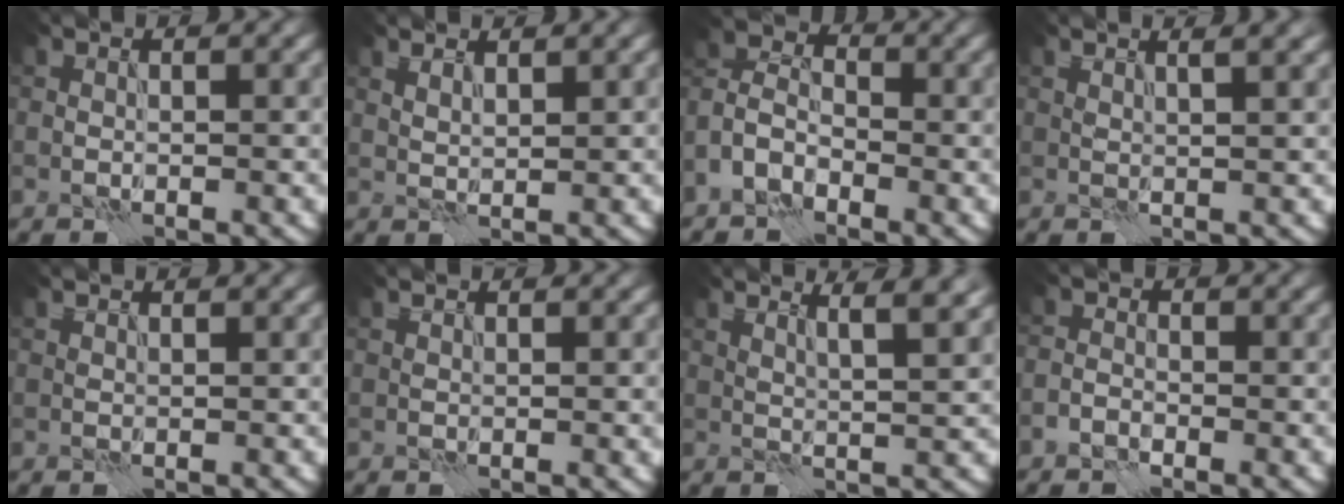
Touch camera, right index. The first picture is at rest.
{"total": 1.5, "force": [1.2, 0.4, 0.8], "torque": [-0.012, -0.003, 0.022]}
{"total": 3.9, "force": [-2.7, 2.3, 1.6], "torque": [-0.037, 0.007, -0.063]}
{"total": 3.3, "force": [2.1, 1.1, 2.3], "torque": [-0.016, 0.013, 0.011]}
{"total": 0.5, "force": [0.5, 0.1, 0.2], "torque": [-0.002, -0.002, 0.004]}
{"total": 0.7, "force": [0.4, 0.2, 0.5], "torque": [-0.002, -0.001, 0.006]}
{"total": 4.3, "force": [2.5, 0.9, 3.4], "torque": [-0.046, 0.012, 0.032]}
{"total": 1.3, "force": [-1.2, 0.5, -0.1], "torque": [0.000, -0.001, -0.020]}